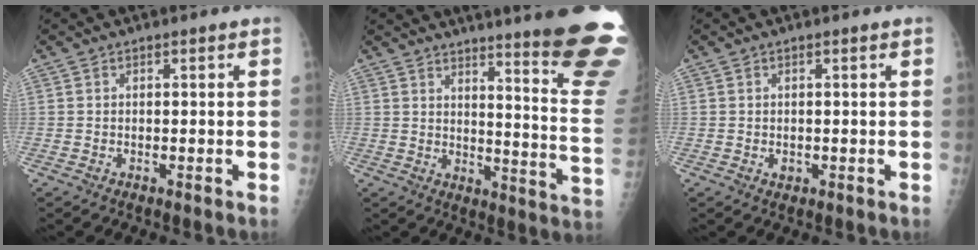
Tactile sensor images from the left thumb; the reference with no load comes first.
{"total": 22.6, "force": [17.8, 1.0, 13.9], "torque": [-0.158, -0.159, 0.214]}
{"total": 0.9, "force": [0.0, 0.7, 0.7], "torque": [-0.006, -0.001, 0.003]}